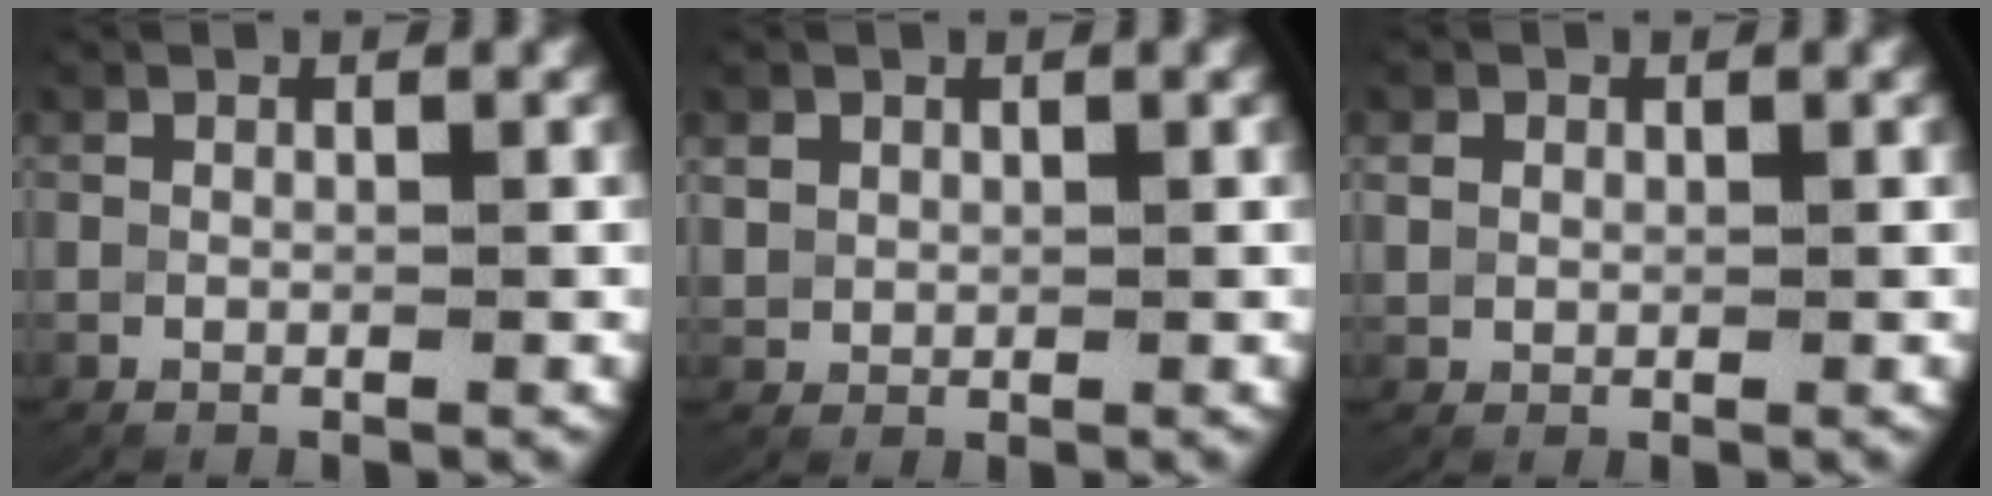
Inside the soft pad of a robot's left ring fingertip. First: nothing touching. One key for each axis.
{"total": 1.8, "fx": 0.8, "fy": 1.5, "fz": 0.7, "tx": -0.025, "ty": -0.007, "tz": 0.025}
{"total": 1.3, "fx": 0.4, "fy": 1.1, "fz": 0.6, "tx": -0.016, "ty": -0.004, "tz": 0.015}